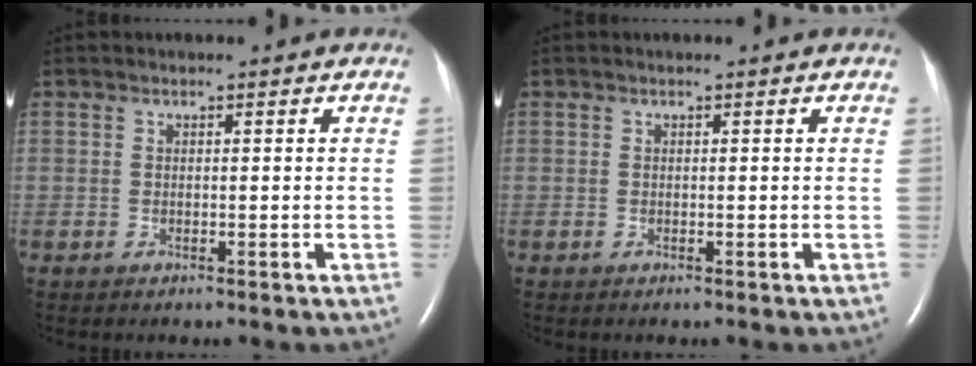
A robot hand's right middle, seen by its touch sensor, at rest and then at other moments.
{"total": 0.0}